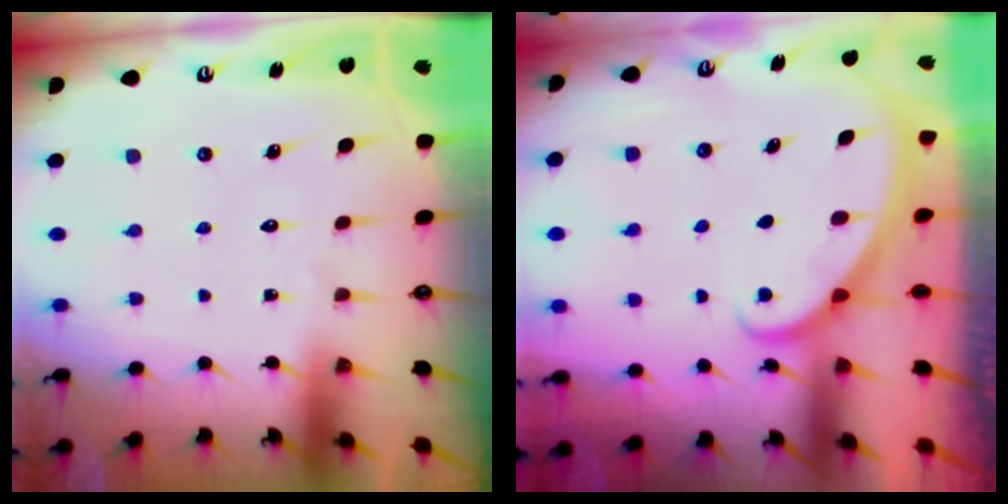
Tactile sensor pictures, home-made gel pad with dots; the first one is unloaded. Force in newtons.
{"total": 1.6, "press": 1.6, "slide": 0.0}